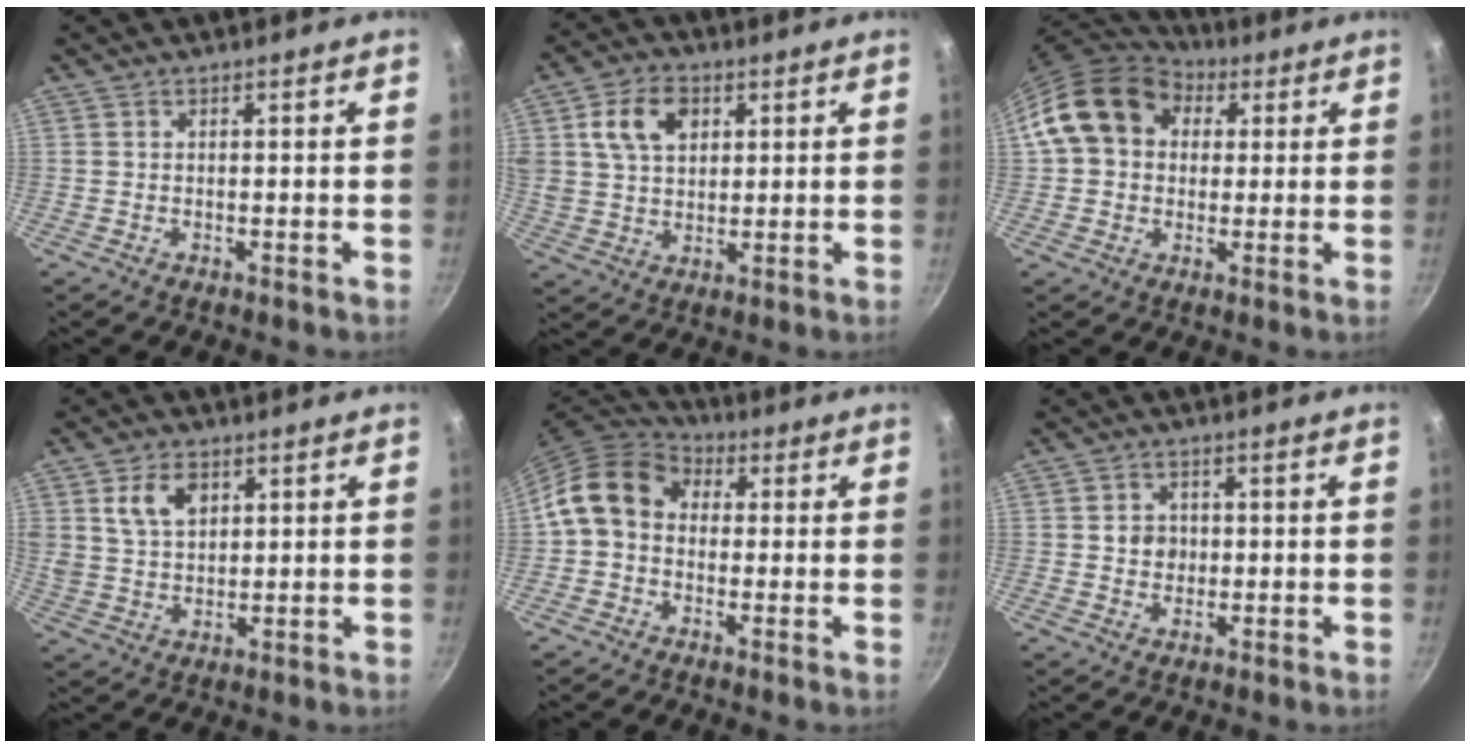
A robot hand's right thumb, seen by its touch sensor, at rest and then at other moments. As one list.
[{"total": 10.3, "force": [3.6, 7.2, 6.4], "torque": [-0.099, -0.002, 0.061]}, {"total": 15.3, "force": [4.1, 12.3, 8.2], "torque": [-0.123, 0.027, 0.057]}, {"total": 7.8, "force": [3.2, 5.3, 4.7], "torque": [-0.072, -0.011, 0.063]}, {"total": 12.0, "force": [1.0, 9.7, 7.0], "torque": [-0.105, 0.033, -0.005]}, {"total": 4.0, "force": [0.1, 3.5, 1.8], "torque": [-0.007, 0.001, -0.002]}]